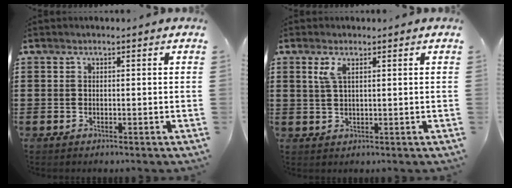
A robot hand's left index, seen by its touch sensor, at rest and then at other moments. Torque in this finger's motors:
{"motor_torque": [0.60, -0.57, 0.12, 0.04]}